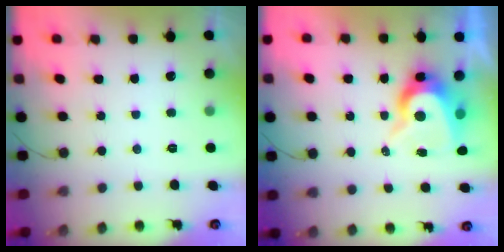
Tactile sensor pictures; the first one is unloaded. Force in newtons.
{"total": 9.9, "press": 9.9, "slide": 0.6}